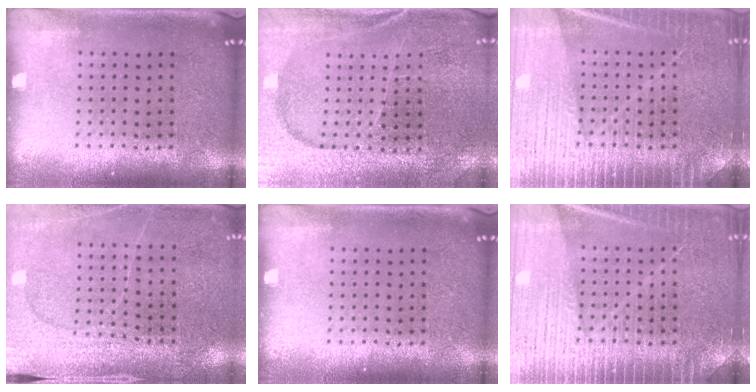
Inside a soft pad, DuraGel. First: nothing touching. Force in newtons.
{"total": 3.1, "press": 3.1, "slide": 0.4}
{"total": 6.1, "press": 6.1, "slide": 0.9}
{"total": 2.9, "press": 2.9, "slide": 0.2}
{"total": 0.0}
{"total": 6.1, "press": 6.1, "slide": 0.9}